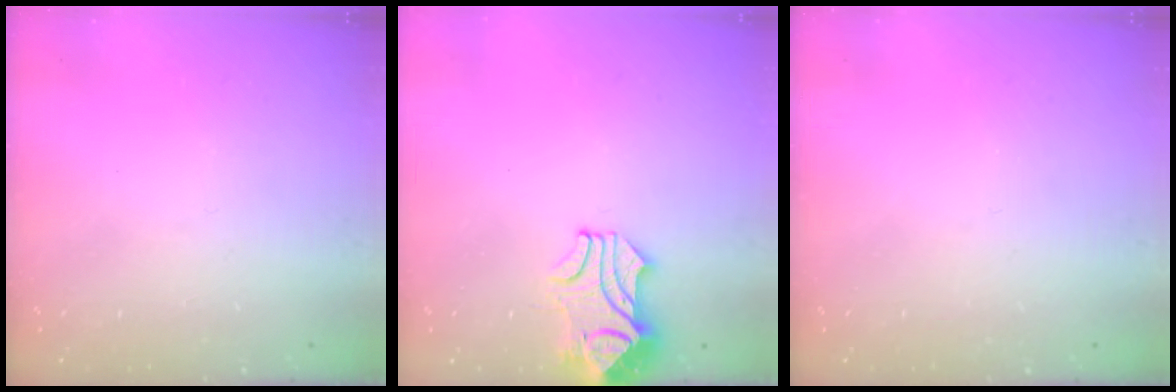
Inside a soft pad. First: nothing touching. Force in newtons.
{"total": 2.4, "press": 2.1, "slide": 1.0}
{"total": 0.0}